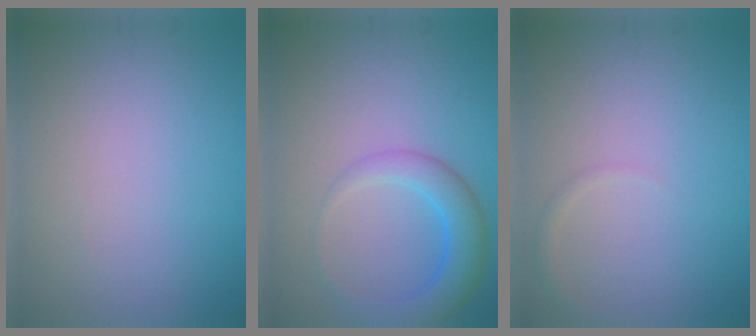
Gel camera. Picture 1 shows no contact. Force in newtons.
{"total": 4.2, "press": 4.2, "slide": 0.3}
{"total": 0.8, "press": 0.8, "slide": 0.1}